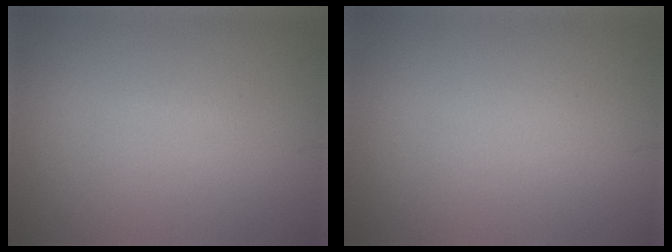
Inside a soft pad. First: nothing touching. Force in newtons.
{"total": 0.0}